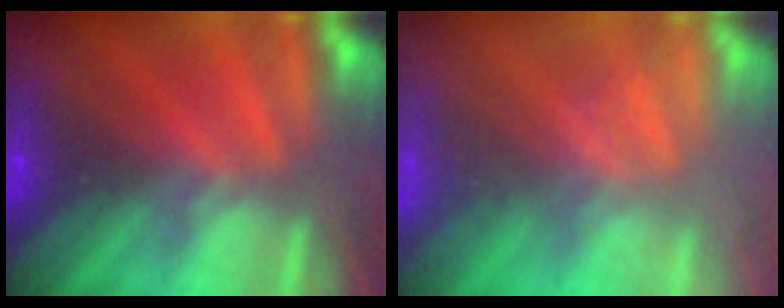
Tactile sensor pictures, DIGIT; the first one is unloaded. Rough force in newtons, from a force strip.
{"total": 2.1}